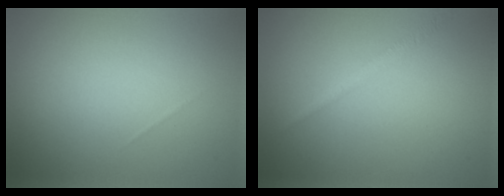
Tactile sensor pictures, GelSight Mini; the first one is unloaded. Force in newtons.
{"total": 1.1, "press": 1.1, "slide": 0.0}